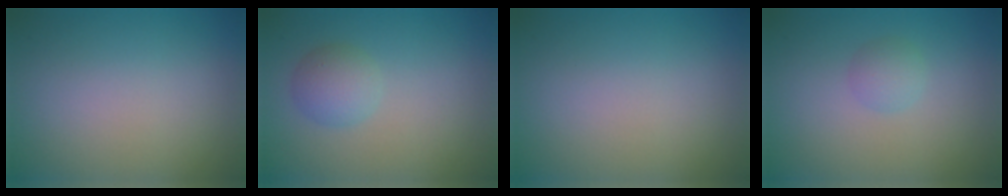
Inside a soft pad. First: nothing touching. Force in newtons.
{"total": 2.2, "press": 2.2, "slide": 0.1}
{"total": 0.0}
{"total": 1.5, "press": 1.5, "slide": 0.0}